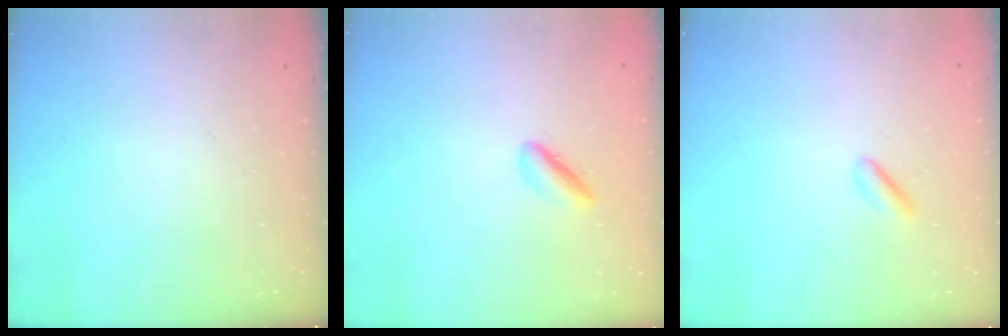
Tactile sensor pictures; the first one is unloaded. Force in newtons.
{"total": 2.1, "press": 2.0, "slide": 0.5}
{"total": 2.4, "press": 2.3, "slide": 0.6}